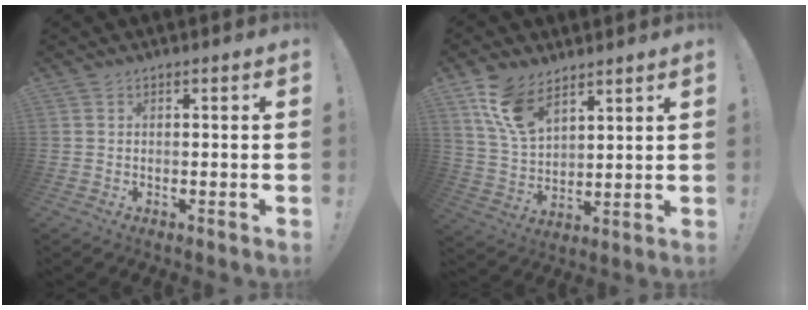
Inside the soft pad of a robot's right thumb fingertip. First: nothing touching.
{"total": 12.3, "force": [8.1, 6.5, 6.7], "torque": [-0.130, -0.035, 0.159]}